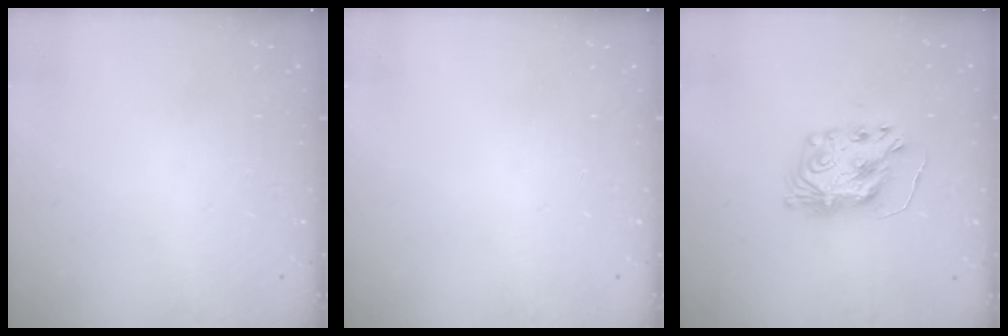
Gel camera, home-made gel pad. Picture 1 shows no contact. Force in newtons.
{"total": 0.0}
{"total": 9.4, "press": 9.4, "slide": 0.9}